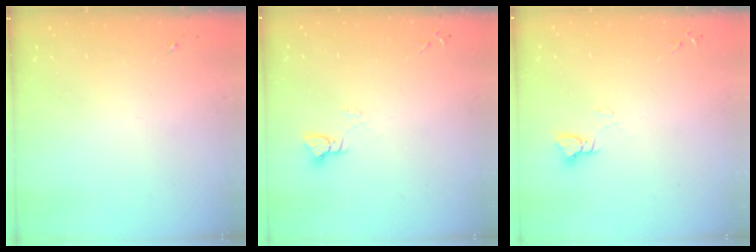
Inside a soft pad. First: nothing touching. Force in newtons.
{"total": 3.0, "press": 3.0, "slide": 0.3}
{"total": 3.0, "press": 3.0, "slide": 0.3}